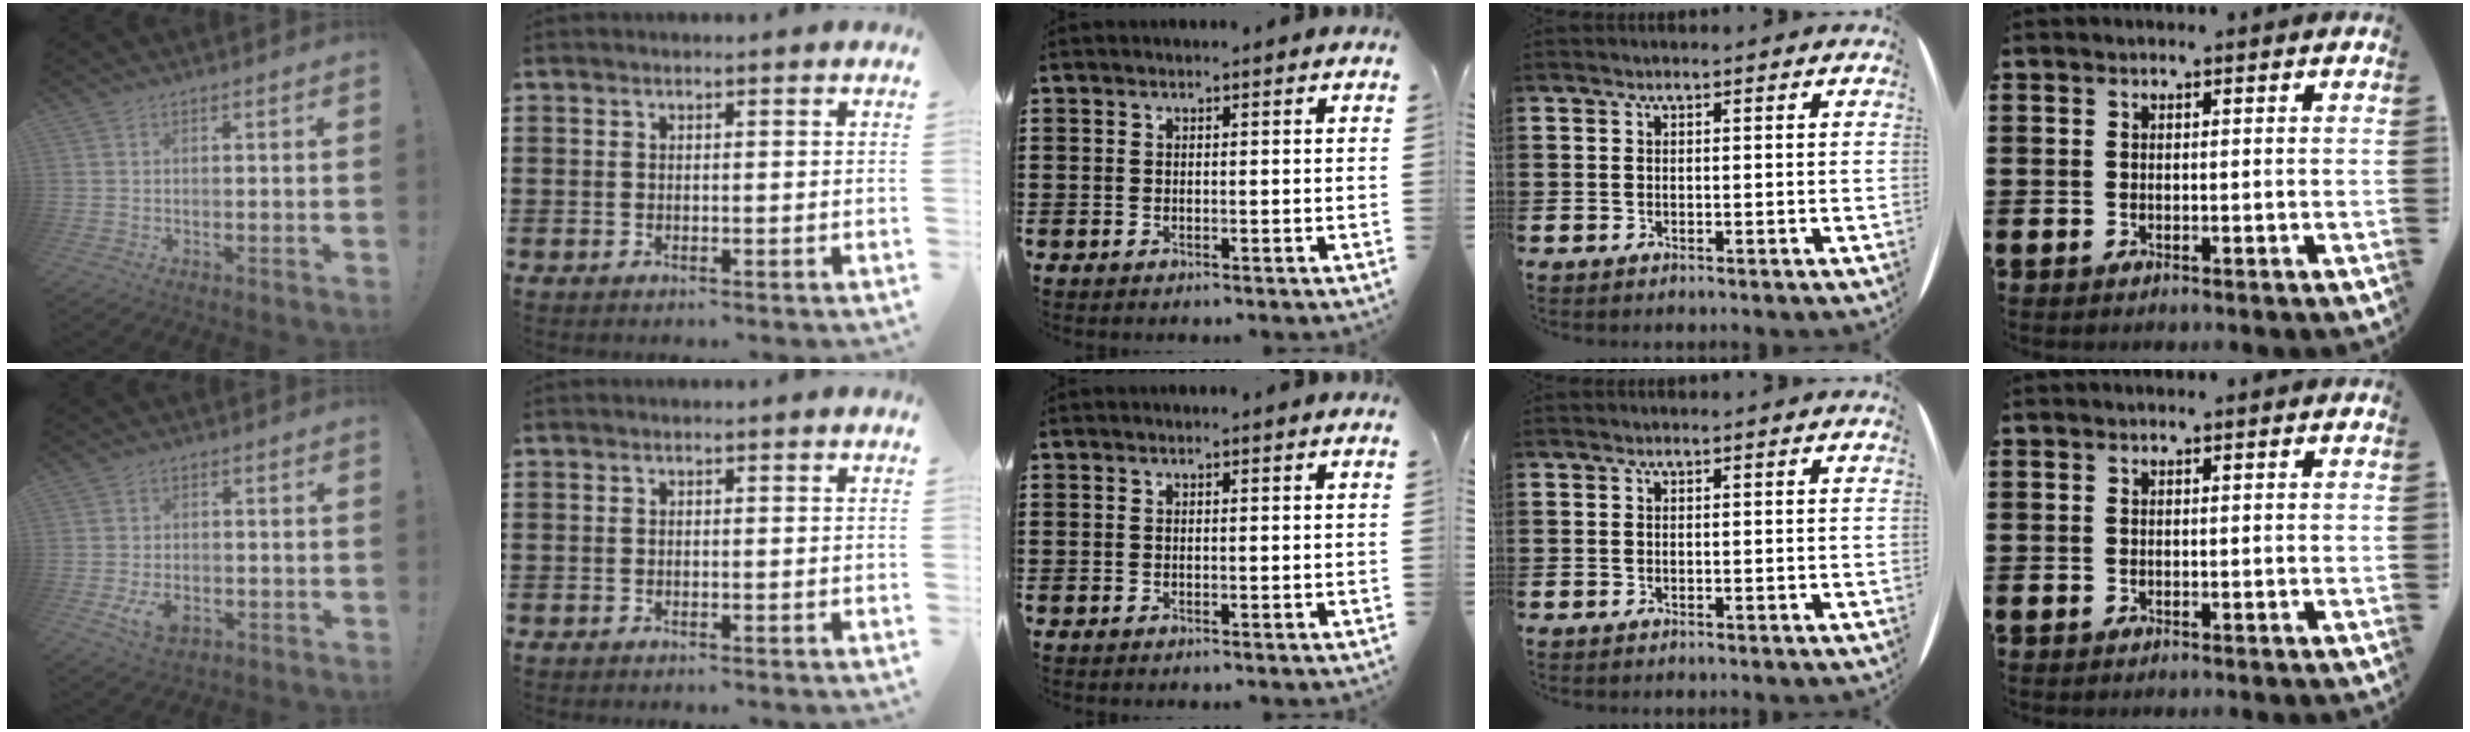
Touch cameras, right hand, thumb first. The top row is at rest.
{"thumb": {"total": 6.7, "force": [-2.6, 4.4, 4.4], "torque": [-0.075, 0.004, -0.045]}}